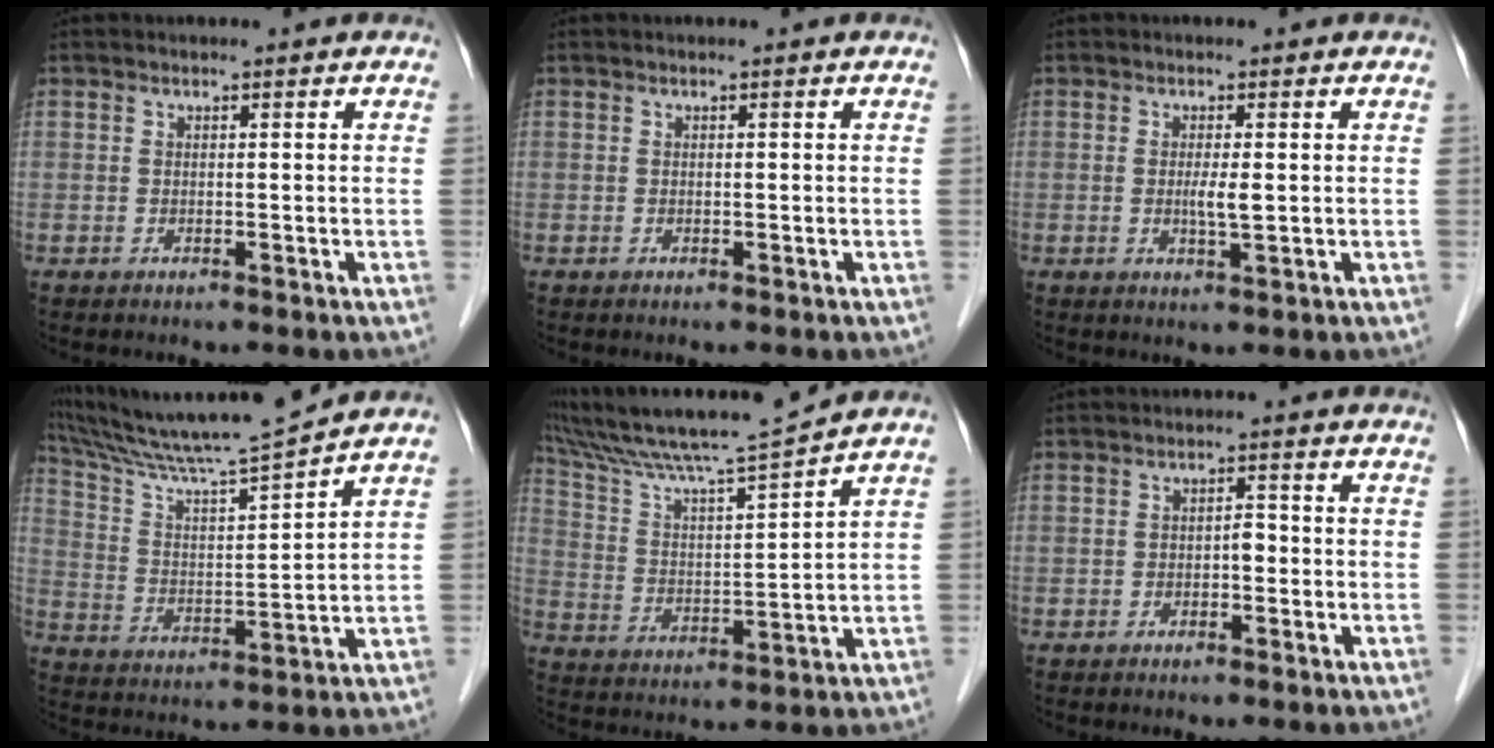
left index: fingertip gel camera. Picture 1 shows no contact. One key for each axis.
{"total": 0.0}
{"total": 2.2, "fx": 0.0, "fy": 0.2, "fz": 2.2, "tx": -0.043, "ty": -0.002, "tz": 0.000}
{"total": 13.0, "fx": 11.9, "fy": -2.1, "fz": 4.8, "tx": -0.093, "ty": -0.006, "tz": 0.213}
{"total": 12.8, "fx": 11.5, "fy": -1.9, "fz": 5.4, "tx": -0.104, "ty": 0.000, "tz": 0.204}
{"total": 1.6, "fx": -0.6, "fy": 0.8, "fz": 1.3, "tx": -0.014, "ty": 0.007, "tz": -0.012}